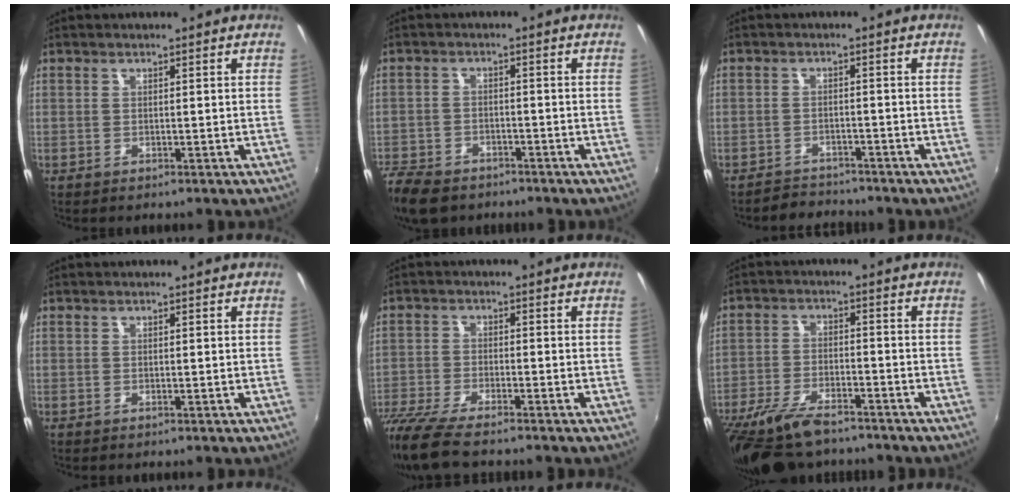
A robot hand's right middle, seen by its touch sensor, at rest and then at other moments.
{"total": 11.2, "force": [-8.2, 6.1, 4.4], "torque": [-0.138, -0.020, -0.149]}
{"total": 4.0, "force": [-3.7, 1.4, -0.2], "torque": [-0.013, 0.006, -0.065]}
{"total": 0.0}
{"total": 11.3, "force": [-9.3, 2.1, 6.0], "torque": [-0.147, -0.044, -0.176]}
{"total": 14.0, "force": [-11.2, 4.7, 7.0], "torque": [-0.162, -0.029, -0.205]}